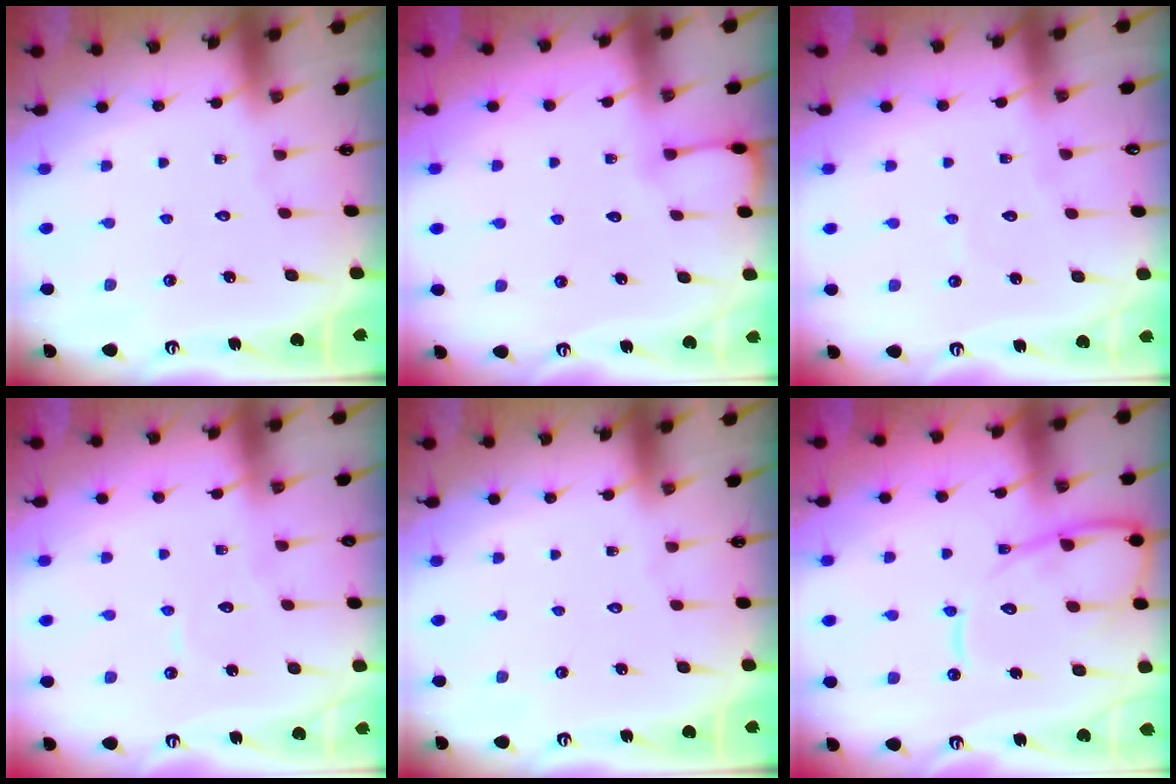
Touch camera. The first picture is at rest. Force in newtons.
{"total": 4.1, "press": 4.0, "slide": 0.5}
{"total": 2.6, "press": 2.6, "slide": 0.1}
{"total": 3.9, "press": 3.9, "slide": 0.3}
{"total": 0.0}
{"total": 13.5, "press": 13.4, "slide": 1.3}